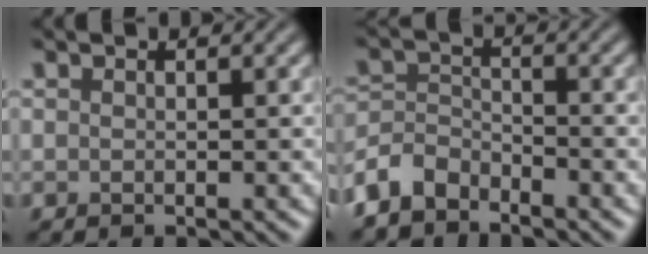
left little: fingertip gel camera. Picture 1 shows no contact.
{"total": 3.8, "force": [-3.3, 1.7, 0.9], "torque": [-0.017, 0.001, -0.078]}